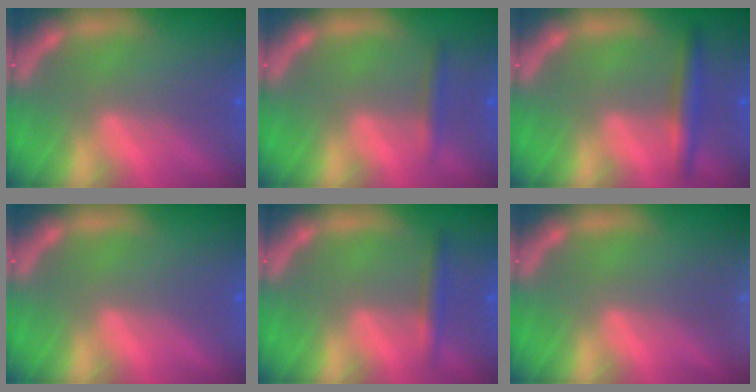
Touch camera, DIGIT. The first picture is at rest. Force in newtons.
{"total": 1.4}
{"total": 3.0}
{"total": 0.0}
{"total": 1.9}
{"total": 6.0}